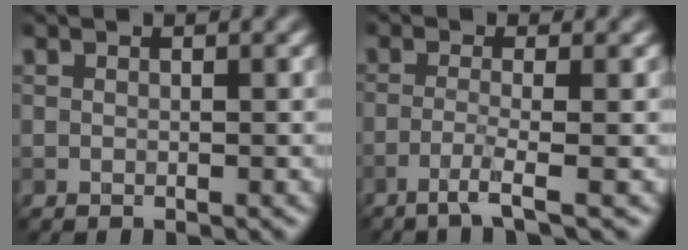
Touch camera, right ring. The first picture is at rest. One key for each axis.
{"total": 2.5, "fx": -1.3, "fy": 0.2, "fz": 2.1, "tx": -0.034, "ty": 0.000, "tz": -0.042}